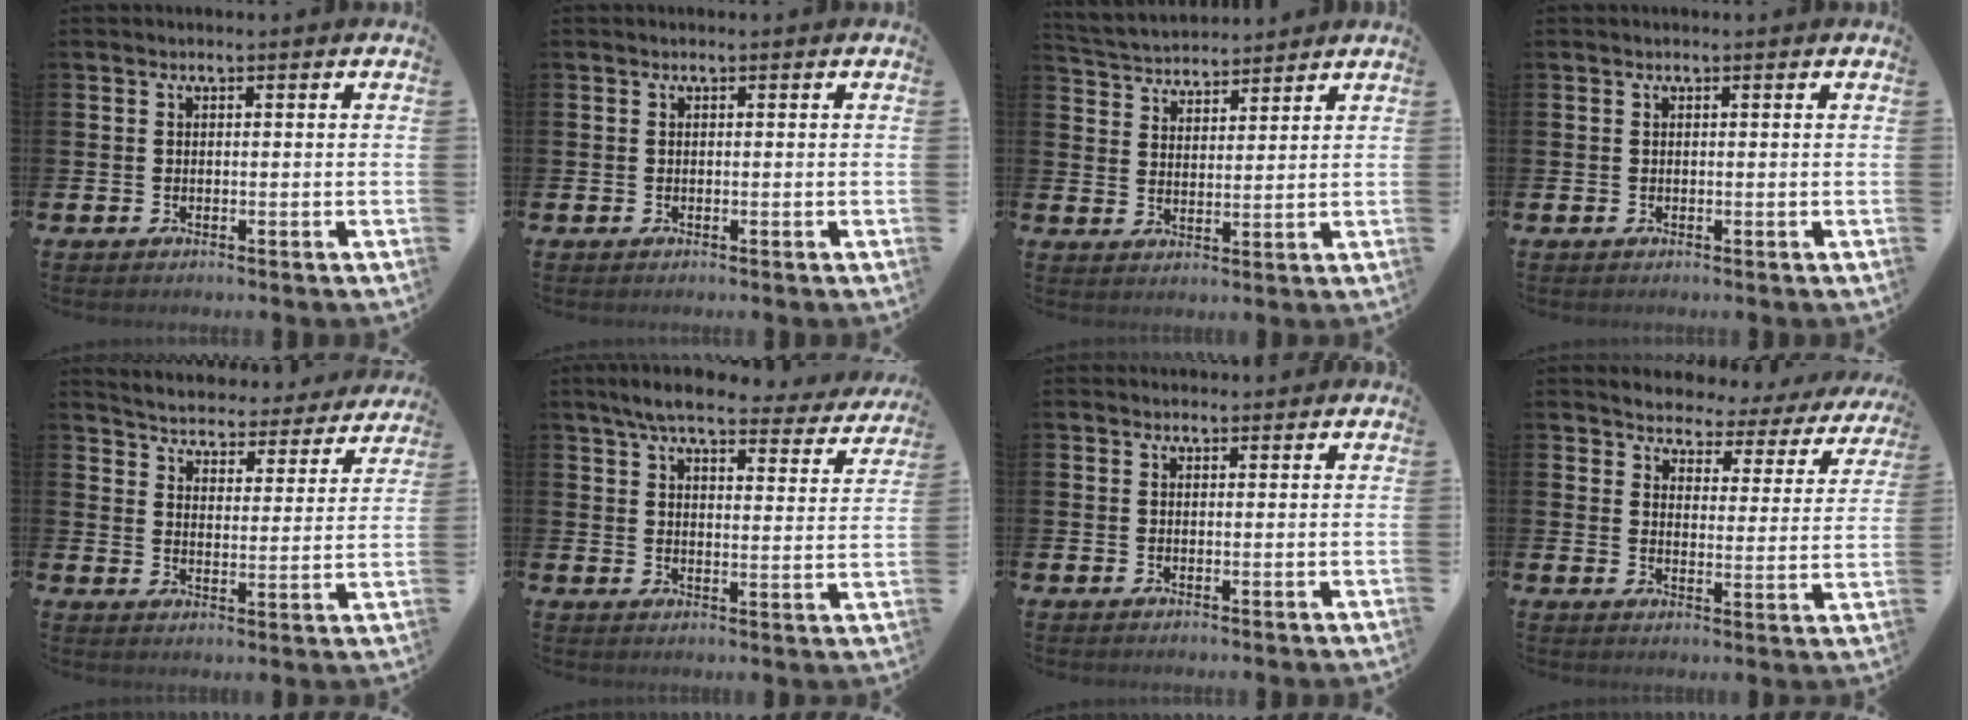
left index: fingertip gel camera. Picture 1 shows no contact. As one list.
[{"total": 0.0}, {"total": 4.4, "force": [4.3, 1.0, -0.2], "torque": [-0.016, -0.025, 0.075]}, {"total": 0.0}, {"total": 4.7, "force": [4.6, 0.7, 0.1], "torque": [-0.021, -0.045, 0.074]}, {"total": 6.7, "force": [6.0, 0.8, 2.9], "torque": [-0.063, -0.030, 0.101]}, {"total": 0.9, "force": [0.9, 0.3, 0.1], "torque": [0.011, -0.001, 0.013]}, {"total": 3.2, "force": [3.0, 1.0, 0.0], "torque": [-0.024, -0.035, 0.044]}]